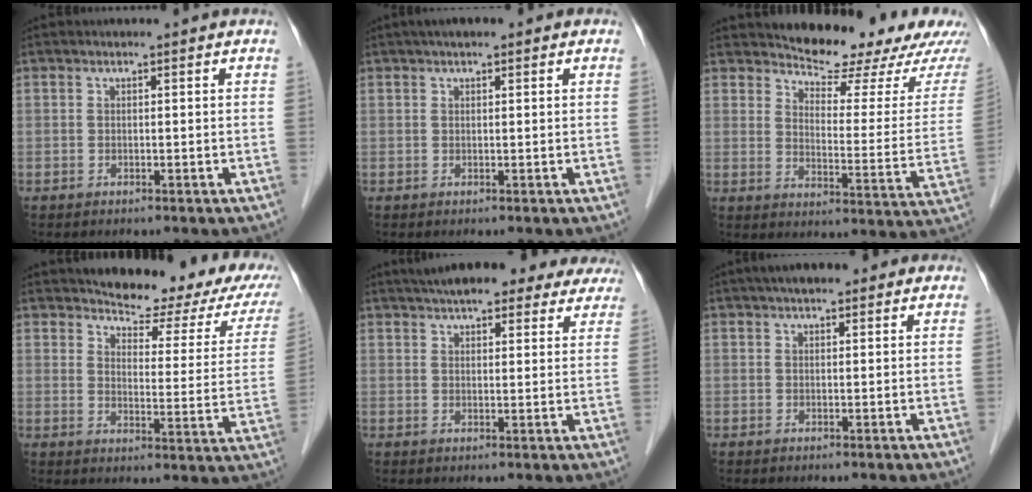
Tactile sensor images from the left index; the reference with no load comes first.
{"total": 2.9, "force": [1.8, 1.1, 2.0], "torque": [-0.036, 0.022, 0.026]}
{"total": 14.4, "force": [13.2, 2.7, 5.0], "torque": [-0.057, -0.042, 0.157]}
{"total": 14.5, "force": [12.0, 4.3, 6.9], "torque": [-0.064, -0.014, 0.127]}
{"total": 18.6, "force": [16.0, 5.3, 8.0], "torque": [-0.111, 0.035, 0.195]}
{"total": 5.7, "force": [4.0, 2.1, 3.4], "torque": [-0.044, 0.031, 0.056]}